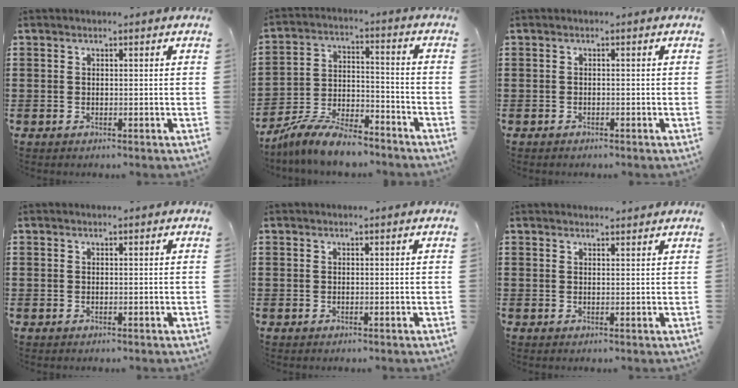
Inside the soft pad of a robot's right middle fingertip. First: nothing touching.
{"total": 8.4, "force": [-7.7, 1.6, 3.1], "torque": [-0.062, 0.017, -0.148]}
{"total": 0.7, "force": [-0.7, 0.3, 0.1], "torque": [-0.002, 0.001, -0.015]}
{"total": 0.0}
{"total": 0.0}
{"total": 1.2, "force": [1.2, -0.1, 0.1], "torque": [-0.004, 0.000, 0.023]}